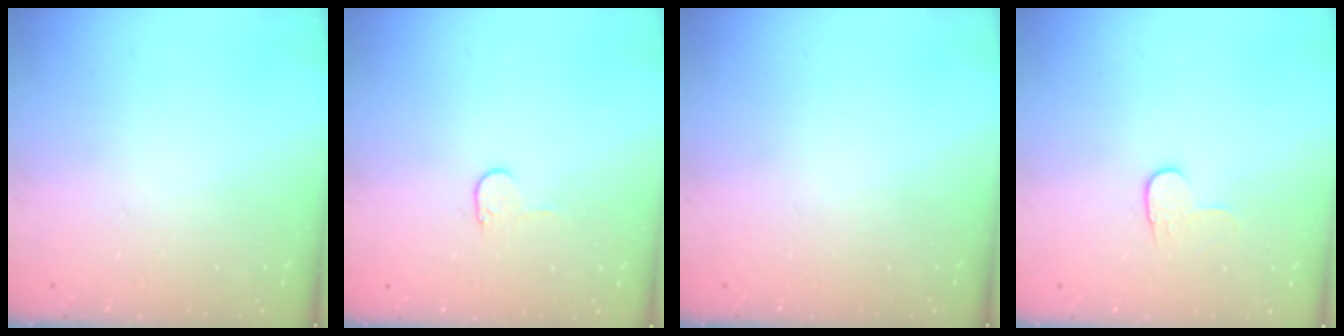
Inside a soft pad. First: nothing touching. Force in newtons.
{"total": 3.8, "press": 3.8, "slide": 0.4}
{"total": 0.0}
{"total": 6.2, "press": 6.2, "slide": 0.5}